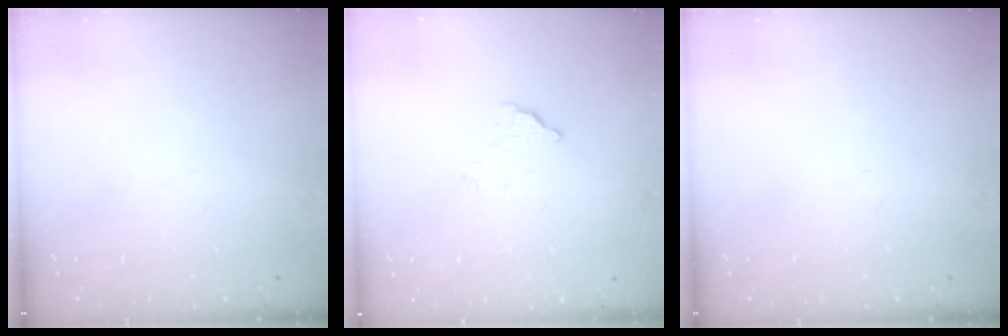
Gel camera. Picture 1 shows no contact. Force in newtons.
{"total": 3.6, "press": 3.6, "slide": 0.1}
{"total": 0.0}